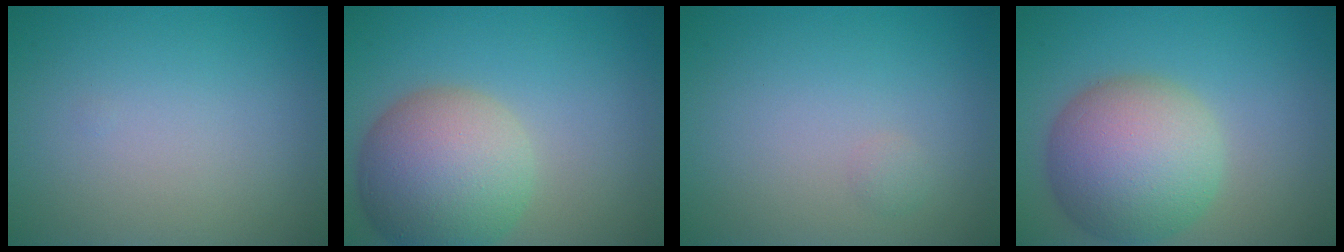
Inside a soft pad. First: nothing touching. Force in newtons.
{"total": 8.9, "press": 8.8, "slide": 0.8}
{"total": 0.5, "press": 0.5, "slide": 0.0}
{"total": 8.8, "press": 8.8, "slide": 0.5}